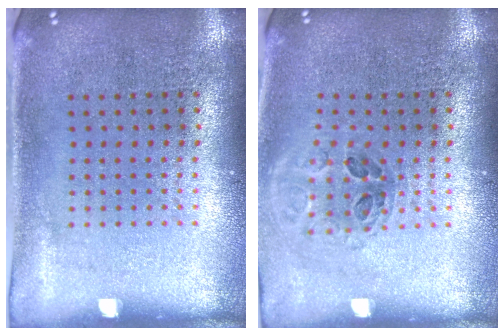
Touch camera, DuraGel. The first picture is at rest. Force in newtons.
{"total": 1.0, "press": 1.0, "slide": 0.3}